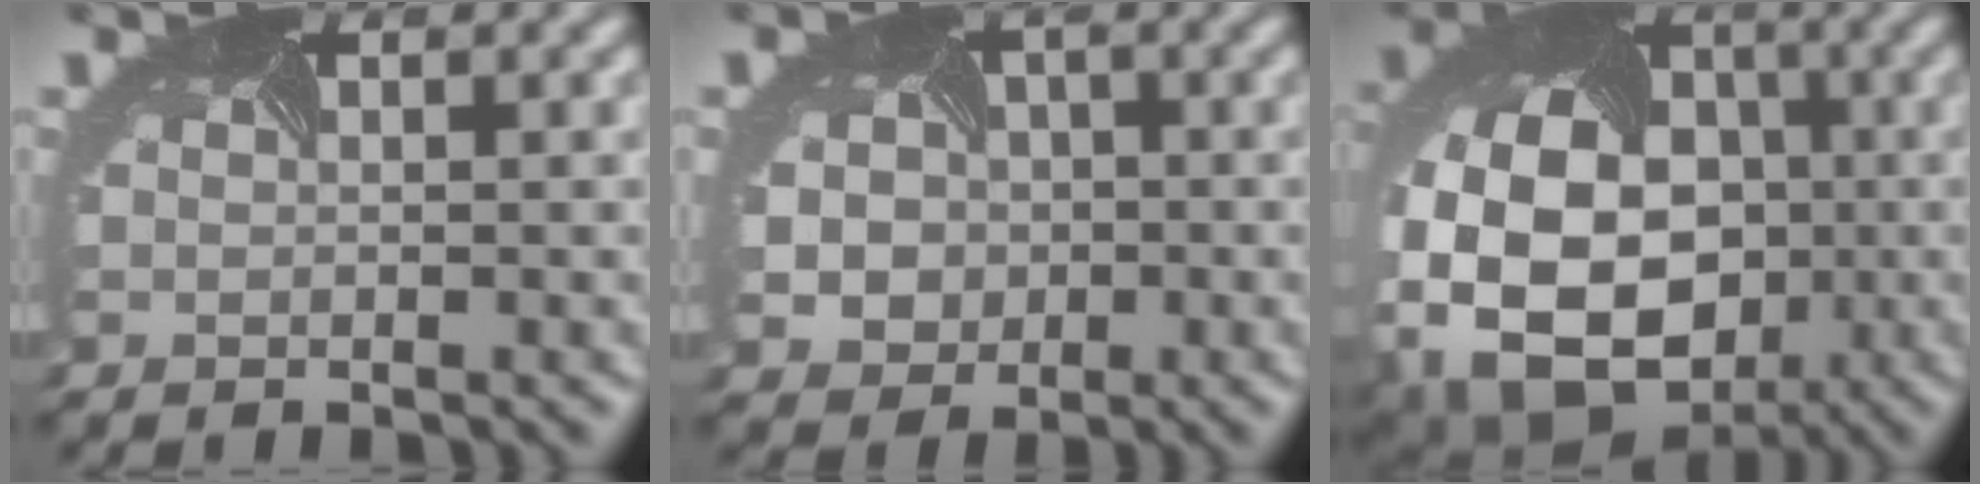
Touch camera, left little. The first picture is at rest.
{"total": 4.8, "force": [-0.5, 4.2, 2.2], "torque": [-0.038, -0.002, -0.012]}
{"total": 16.2, "force": [-4.5, 11.9, 10.0], "torque": [-0.202, -0.030, -0.059]}